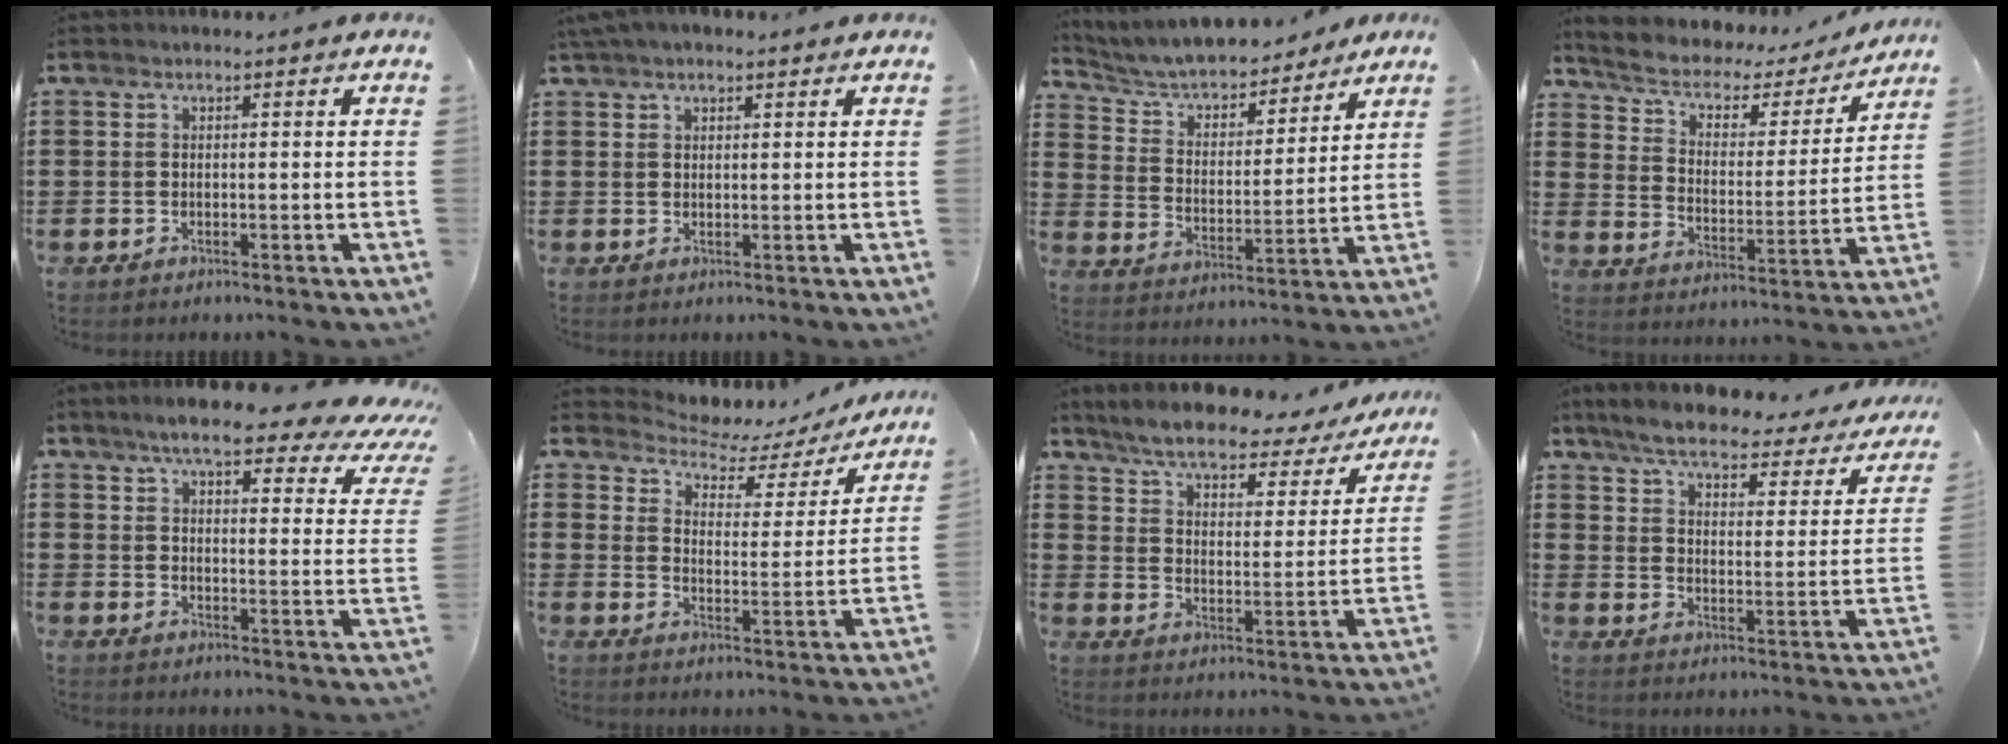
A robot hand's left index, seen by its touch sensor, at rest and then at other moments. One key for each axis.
{"total": 2.0, "fx": 1.7, "fy": 0.7, "fz": 0.8, "tx": -0.020, "ty": 0.005, "tz": 0.032}
{"total": 6.0, "fx": 5.6, "fy": 1.4, "fz": 1.3, "tx": -0.055, "ty": -0.035, "tz": 0.096}
{"total": 4.5, "fx": 3.4, "fy": 2.2, "fz": 1.9, "tx": -0.059, "ty": -0.023, "tz": 0.050}
{"total": 7.3, "fx": 6.0, "fy": 1.6, "fz": 3.9, "tx": -0.085, "ty": -0.027, "tz": 0.098}
{"total": 4.2, "fx": 3.8, "fy": 1.7, "fz": 1.0, "tx": -0.037, "ty": -0.031, "tz": 0.056}
{"total": 6.1, "fx": 5.5, "fy": 1.0, "fz": 2.5, "tx": -0.075, "ty": -0.032, "tz": 0.090}
{"total": 5.5, "fx": 4.6, "fy": 0.8, "fz": 2.9, "tx": -0.078, "ty": -0.026, "tz": 0.073}